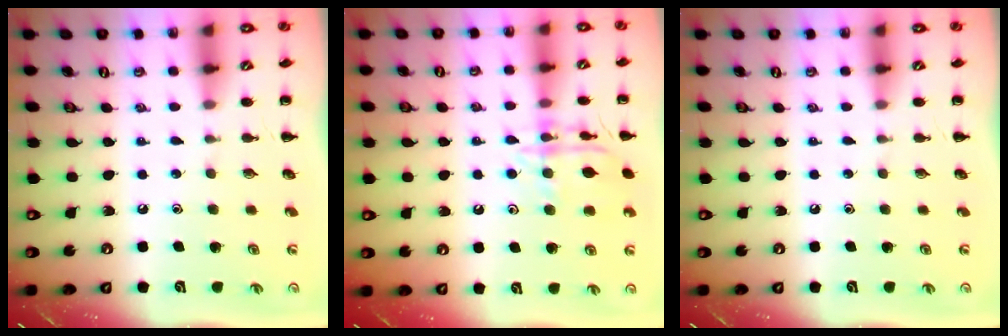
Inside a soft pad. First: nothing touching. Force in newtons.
{"total": 13.6, "press": 13.6, "slide": 0.8}
{"total": 0.0}